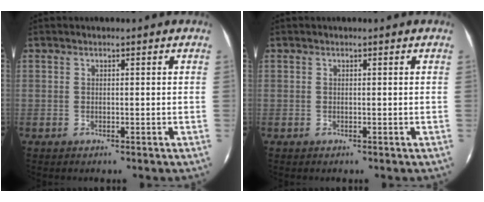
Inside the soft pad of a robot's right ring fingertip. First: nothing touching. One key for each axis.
{"total": 0.0}